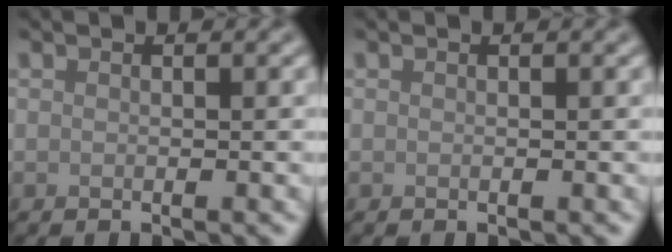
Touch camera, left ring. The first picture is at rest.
{"total": 0.0}